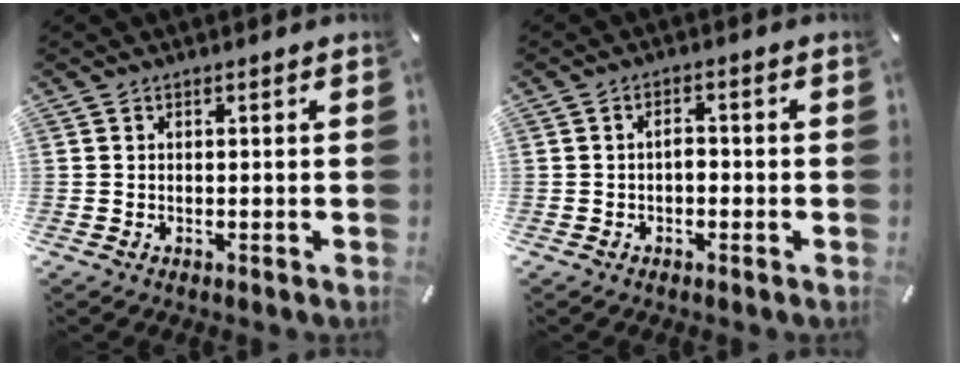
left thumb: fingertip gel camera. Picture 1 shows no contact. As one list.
[{"total": 2.4, "force": [-0.6, 1.4, 1.9], "torque": [-0.036, 0.008, -0.013]}]